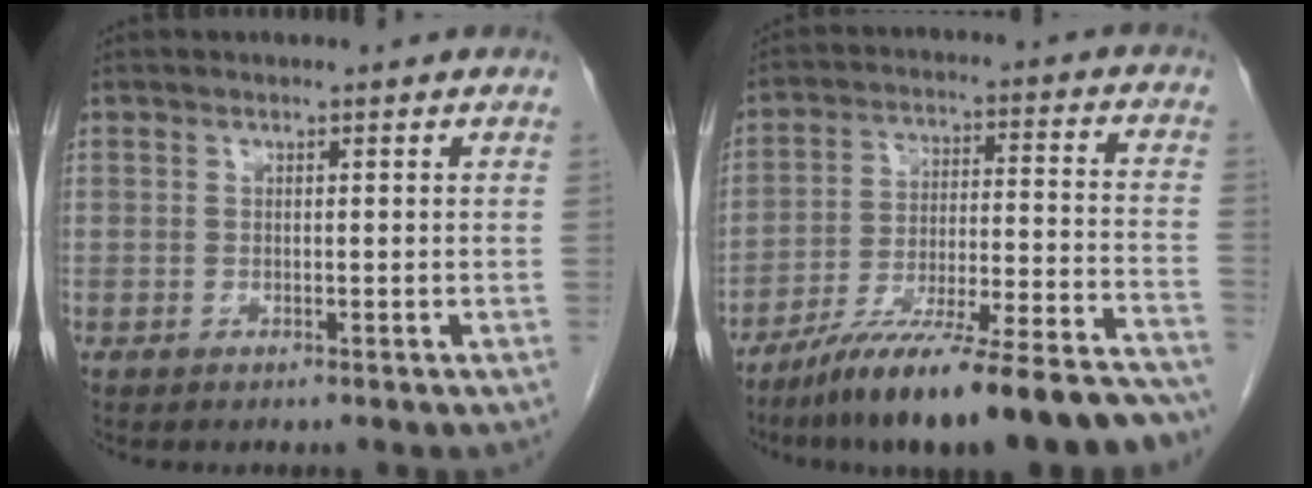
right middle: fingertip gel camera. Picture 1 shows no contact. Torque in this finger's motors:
{"motor_torque": [1.16, -0.98, 0.27, 0.13]}